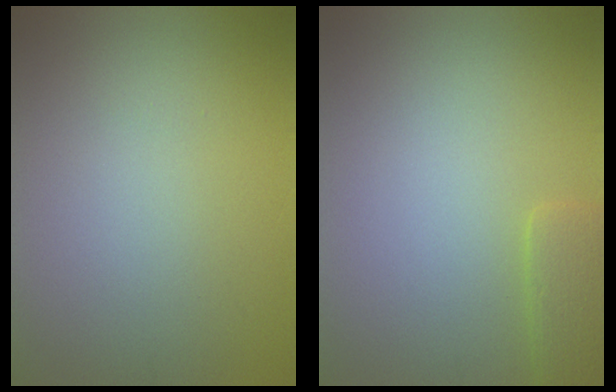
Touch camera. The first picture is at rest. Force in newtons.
{"total": 1.9, "press": 1.9, "slide": 0.1}